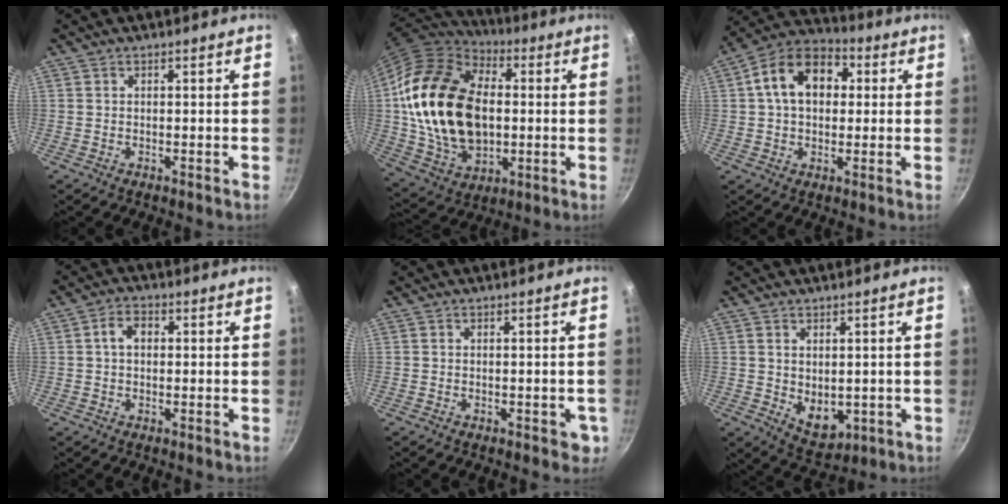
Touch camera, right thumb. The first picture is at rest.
{"total": 26.6, "force": [1.5, 17.6, 19.8], "torque": [-0.345, 0.012, 0.032]}
{"total": 14.2, "force": [2.7, 10.0, 9.7], "torque": [-0.128, 0.026, 0.024]}
{"total": 4.2, "force": [0.6, 3.0, 2.9], "torque": [-0.037, 0.012, 0.004]}
{"total": 2.8, "force": [-0.7, 1.9, 2.0], "torque": [-0.006, 0.006, -0.007]}
{"total": 6.4, "force": [0.4, 4.5, 4.6], "torque": [-0.055, -0.019, 0.023]}